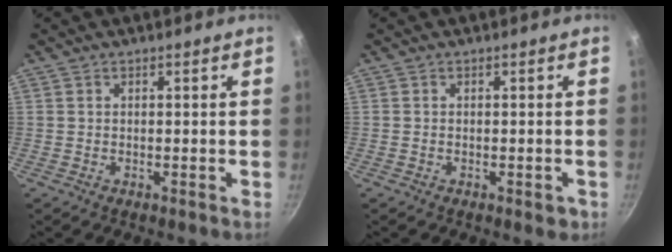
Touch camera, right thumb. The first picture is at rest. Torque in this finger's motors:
{"motor_torque": [0.35, -0.12, -0.26, 0.12, 0.04]}